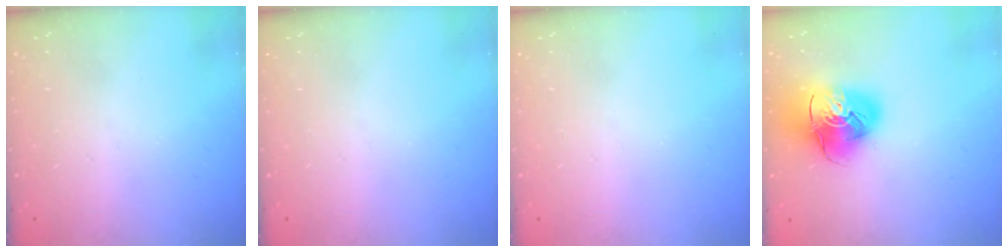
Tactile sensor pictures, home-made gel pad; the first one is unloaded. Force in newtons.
{"total": 0.0}
{"total": 0.0}
{"total": 14.9, "press": 14.7, "slide": 2.1}